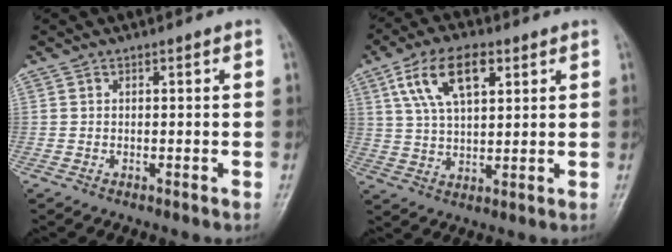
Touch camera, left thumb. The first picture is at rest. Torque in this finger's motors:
{"motor_torque": [0.31, 0.37, 1.36, -0.64, 0.16]}